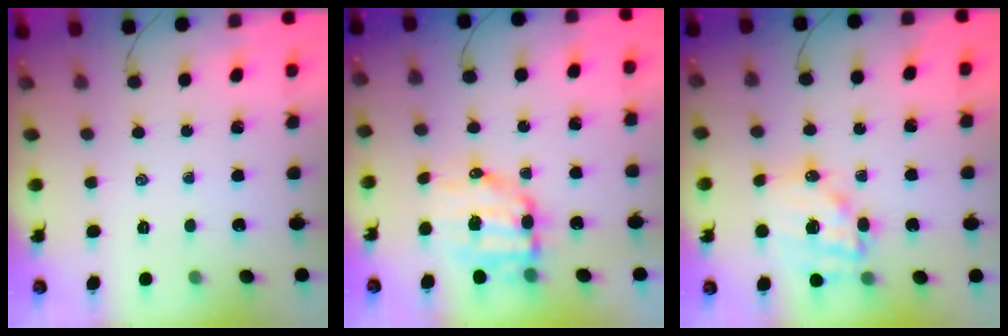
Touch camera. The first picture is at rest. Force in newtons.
{"total": 9.6, "press": 9.3, "slide": 2.0}
{"total": 14.0, "press": 13.6, "slide": 3.4}